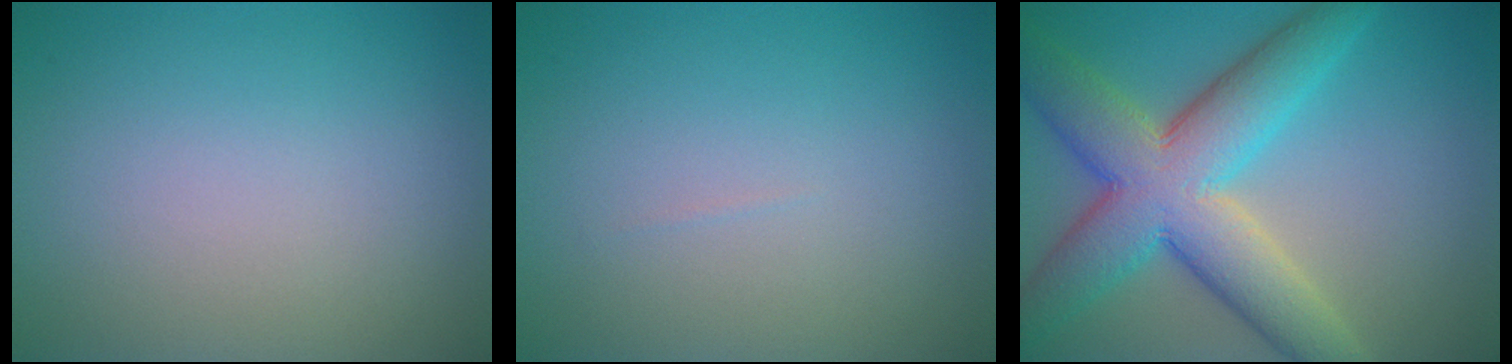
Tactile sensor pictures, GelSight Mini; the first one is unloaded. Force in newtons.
{"total": 0.0}
{"total": 10.2, "press": 10.2, "slide": 0.2}